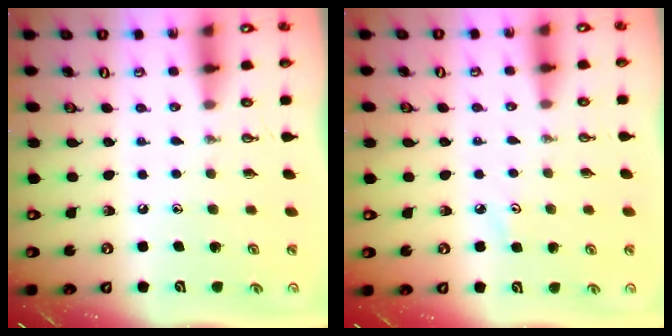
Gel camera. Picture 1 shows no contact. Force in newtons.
{"total": 2.8, "press": 2.8, "slide": 0.4}